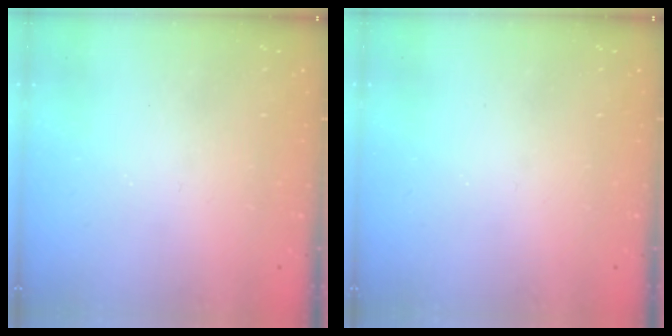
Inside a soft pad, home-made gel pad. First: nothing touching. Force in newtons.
{"total": 0.0}